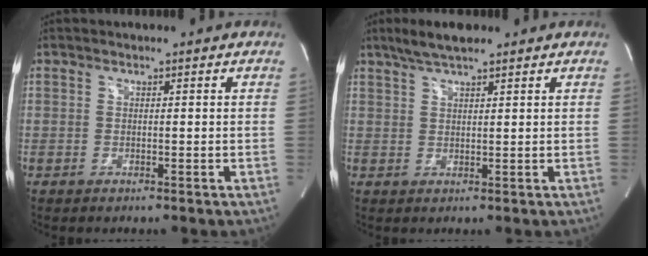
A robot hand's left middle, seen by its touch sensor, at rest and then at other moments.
{"total": 4.8, "force": [3.8, 0.7, 2.9], "torque": [-0.065, 0.013, 0.070]}